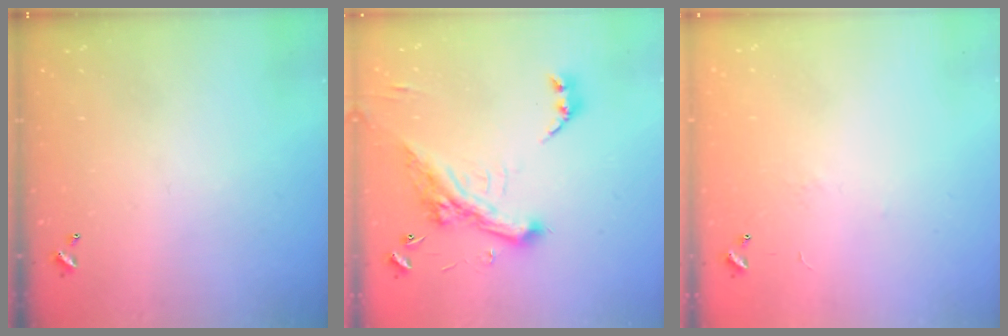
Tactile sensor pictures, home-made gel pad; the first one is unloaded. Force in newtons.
{"total": 7.7, "press": 7.5, "slide": 2.0}
{"total": 6.4, "press": 6.3, "slide": 0.9}